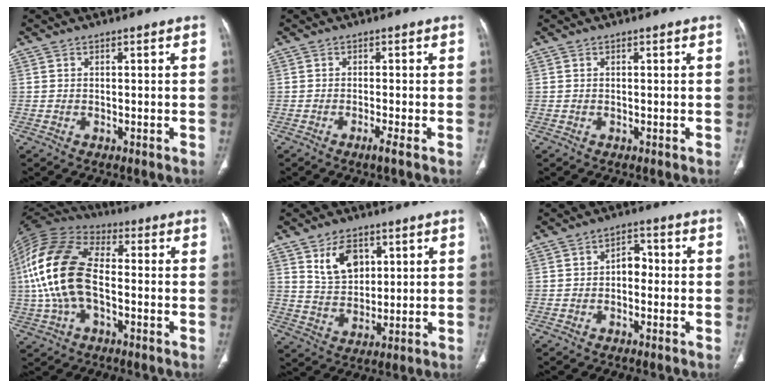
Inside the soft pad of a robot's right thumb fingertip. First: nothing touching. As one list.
[{"total": 1.7, "force": [-1.0, -0.4, 1.3], "torque": [-0.033, -0.005, -0.023]}, {"total": 0.0}, {"total": 18.3, "force": [-1.2, 10.4, 15.0], "torque": [-0.320, 0.031, -0.026]}, {"total": 8.4, "force": [3.9, 5.5, 5.1], "torque": [-0.068, -0.023, 0.079]}, {"total": 3.7, "force": [-0.5, 2.6, 2.6], "torque": [-0.022, 0.018, -0.018]}]